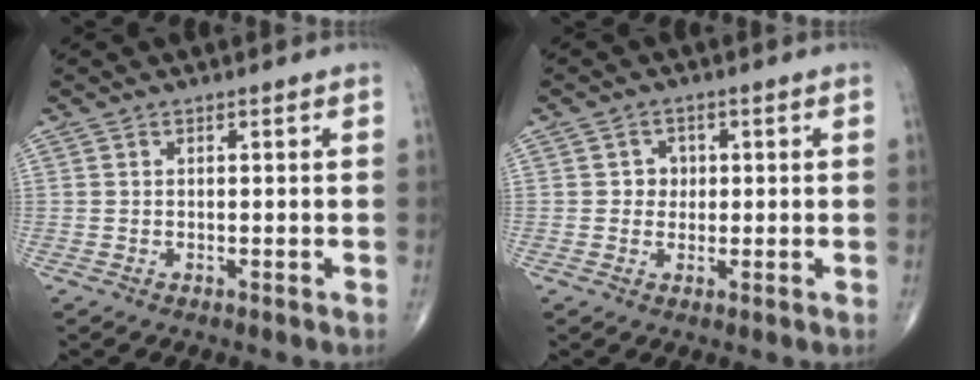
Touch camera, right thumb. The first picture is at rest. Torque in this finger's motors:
{"motor_torque": [-0.09, -0.17, -0.02, -0.13, 0.00]}